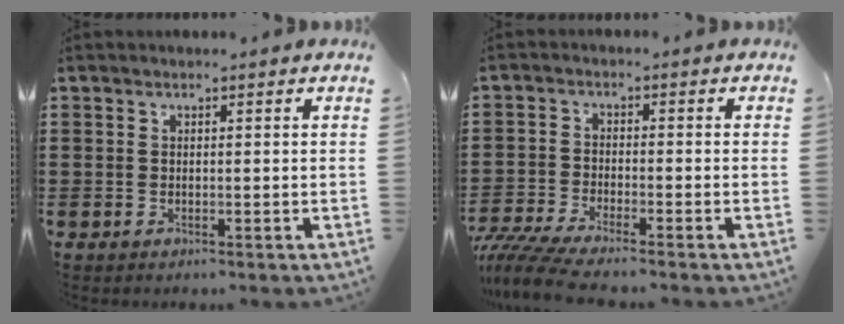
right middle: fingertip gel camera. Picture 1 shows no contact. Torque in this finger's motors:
{"motor_torque": [1.50, -0.64, 0.39, 0.18]}